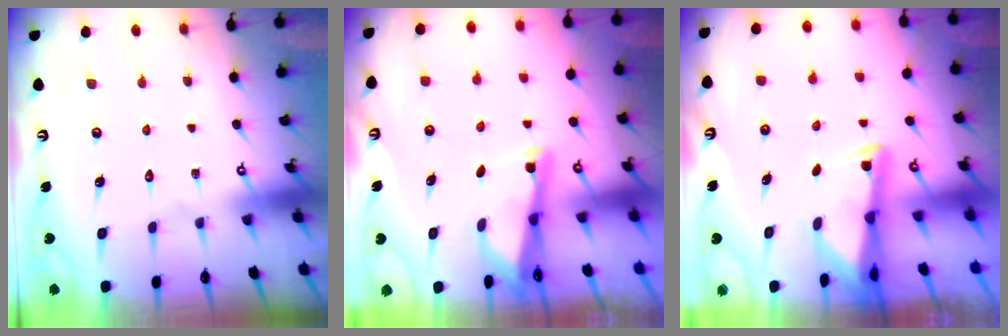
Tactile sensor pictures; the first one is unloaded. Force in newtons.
{"total": 2.5, "press": 2.5, "slide": 0.1}
{"total": 2.4, "press": 2.3, "slide": 0.6}